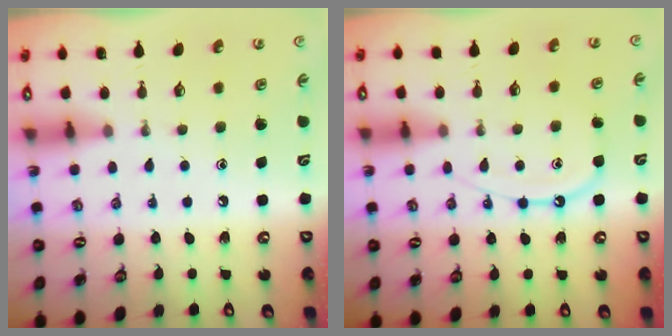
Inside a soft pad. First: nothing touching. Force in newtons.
{"total": 9.2, "press": 9.2, "slide": 0.9}